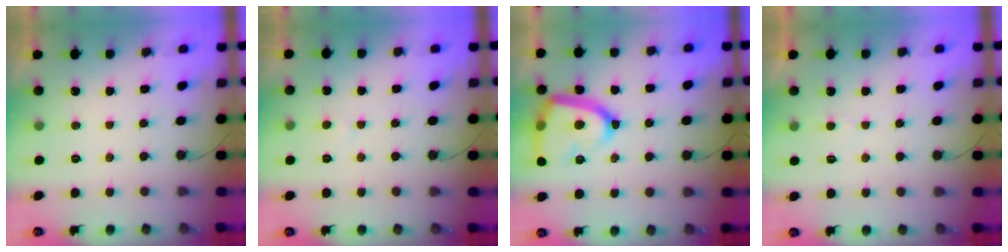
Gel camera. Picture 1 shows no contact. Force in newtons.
{"total": 2.2, "press": 2.2, "slide": 0.3}
{"total": 18.7, "press": 18.6, "slide": 1.7}
{"total": 3.0, "press": 3.0, "slide": 0.2}